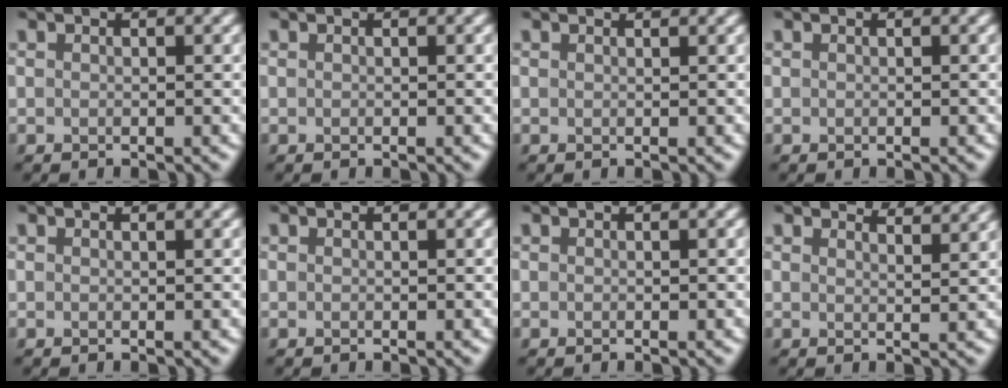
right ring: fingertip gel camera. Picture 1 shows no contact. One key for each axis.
{"total": 0.0}
{"total": 1.1, "fx": 1.1, "fy": 0.1, "fz": 0.2, "tx": -0.005, "ty": -0.004, "tz": 0.008}
{"total": 0.0}
{"total": 0.5, "fx": 0.5, "fy": 0.0, "fz": 0.1, "tx": 0.000, "ty": 0.000, "tz": 0.007}
{"total": 0.0}
{"total": 0.0}
{"total": 3.7, "fx": 3.6, "fy": 0.4, "fz": 0.8, "tx": -0.012, "ty": 0.004, "tz": 0.041}